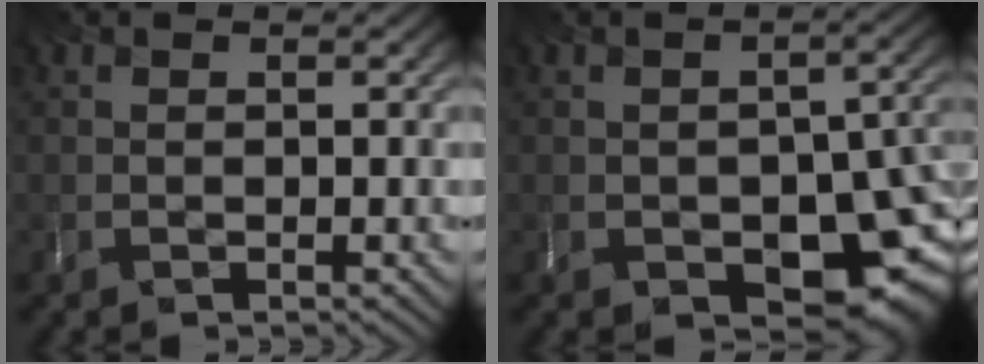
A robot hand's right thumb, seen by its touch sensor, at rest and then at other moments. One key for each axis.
{"total": 12.6, "fx": -5.6, "fy": 7.5, "fz": 8.4, "tx": -0.106, "ty": -0.050, "tz": -0.063}